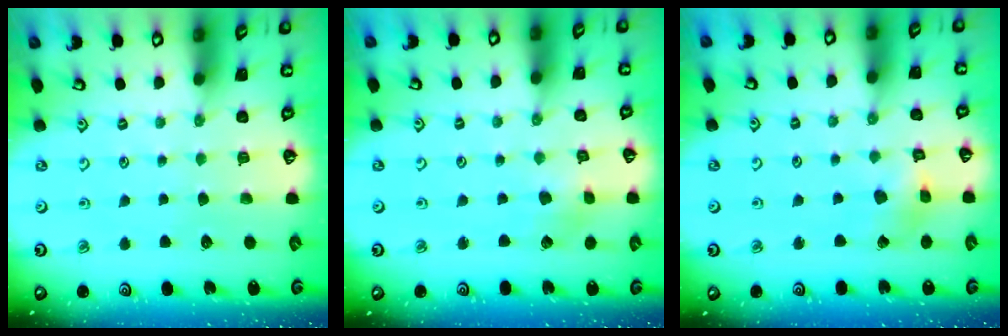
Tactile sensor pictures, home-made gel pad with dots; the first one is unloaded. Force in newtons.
{"total": 2.9, "press": 2.9, "slide": 0.2}
{"total": 4.1, "press": 4.1, "slide": 0.5}